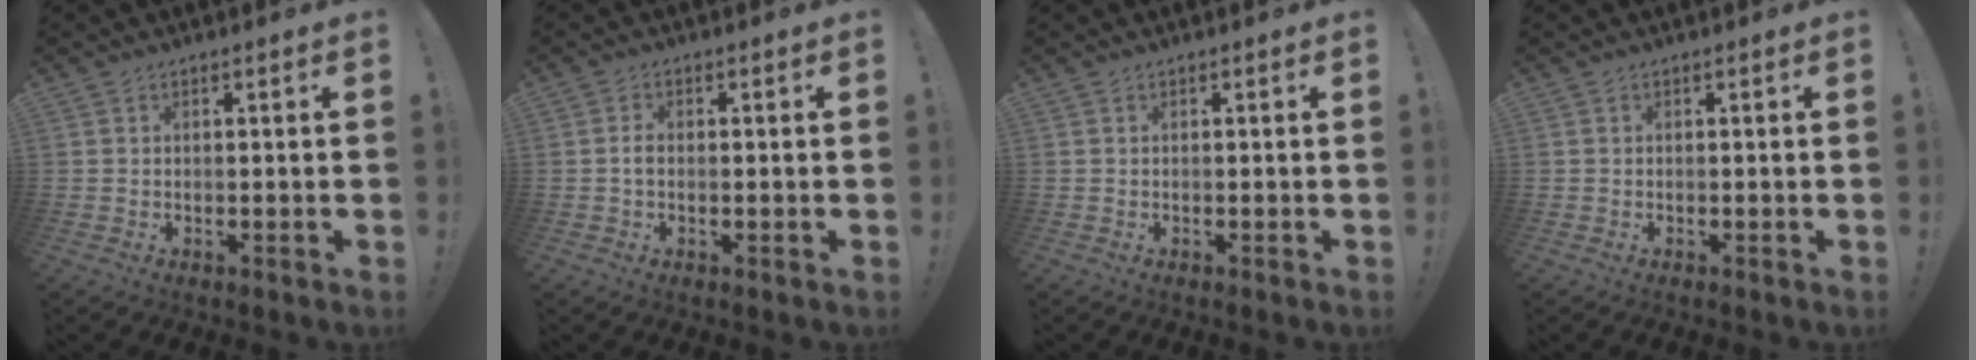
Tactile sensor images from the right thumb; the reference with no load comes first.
{"total": 1.7, "force": [-0.3, 1.1, 1.3], "torque": [-0.024, 0.005, -0.006]}
{"total": 0.0}
{"total": 0.0}